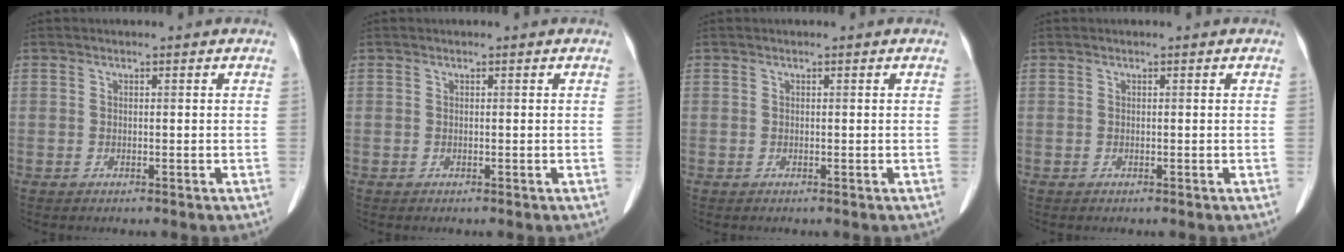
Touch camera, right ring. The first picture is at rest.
{"total": 0.0}
{"total": 0.0}
{"total": 0.0}